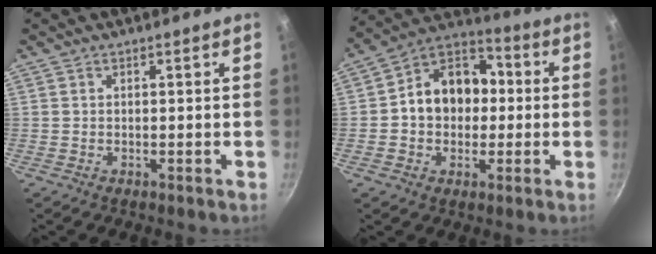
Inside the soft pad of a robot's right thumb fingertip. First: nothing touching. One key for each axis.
{"total": 14.4, "fx": 0.1, "fy": 11.3, "fz": 8.9, "tx": -0.100, "ty": 0.036, "tz": -0.020}